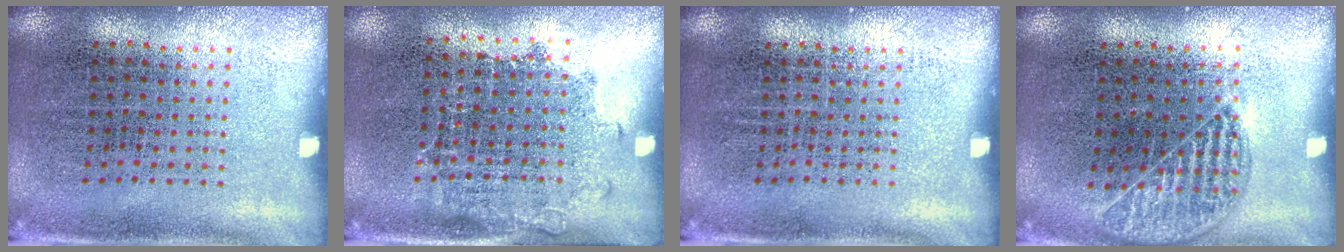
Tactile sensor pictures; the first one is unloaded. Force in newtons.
{"total": 1.1, "press": 0.9, "slide": 0.6}
{"total": 0.0}
{"total": 1.0, "press": 1.0, "slide": 0.3}